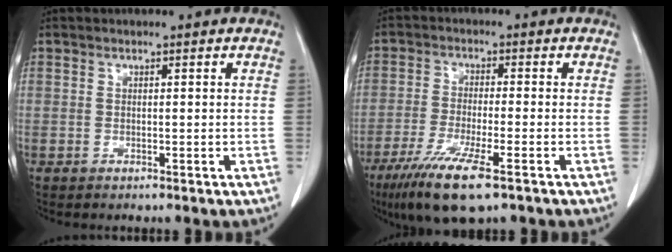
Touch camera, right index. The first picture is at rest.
{"total": 9.7, "force": [-5.8, 1.1, 7.7], "torque": [-0.144, -0.026, -0.097]}